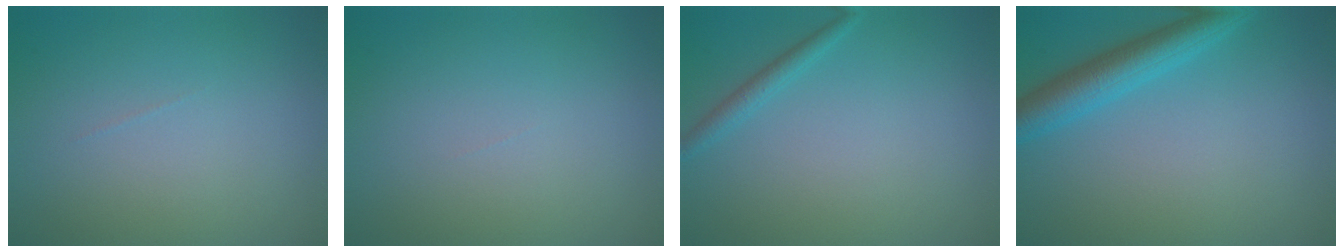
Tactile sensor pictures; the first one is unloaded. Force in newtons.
{"total": 0.0}
{"total": 1.4, "press": 1.4, "slide": 0.1}
{"total": 4.5, "press": 4.5, "slide": 0.4}